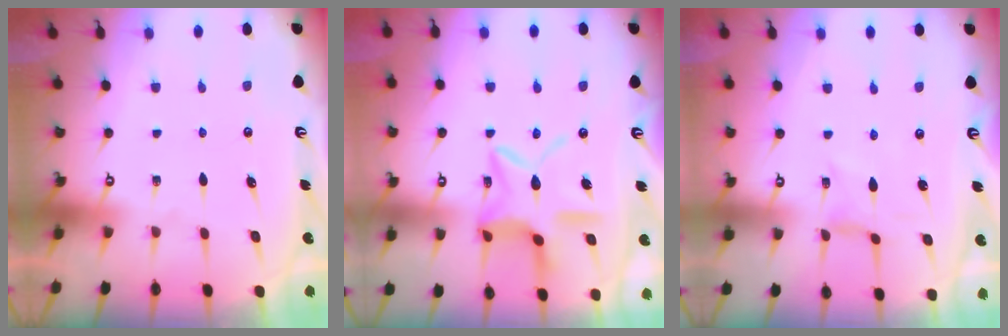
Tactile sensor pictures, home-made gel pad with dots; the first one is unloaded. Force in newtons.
{"total": 14.2, "press": 14.2, "slide": 1.2}
{"total": 0.0}